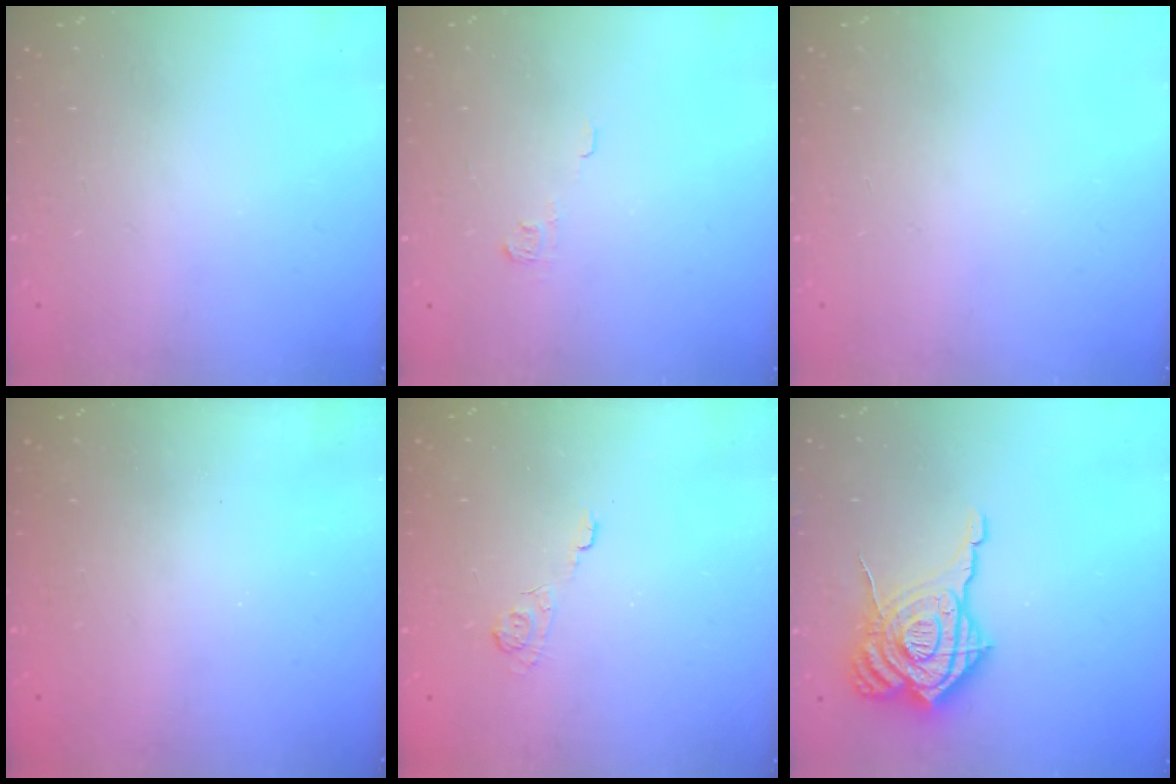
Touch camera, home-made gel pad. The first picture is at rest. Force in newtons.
{"total": 2.8, "press": 2.8, "slide": 0.4}
{"total": 0.0}
{"total": 2.4, "press": 2.3, "slide": 0.7}
{"total": 2.2, "press": 1.8, "slide": 1.3}
{"total": 19.7, "press": 19.6, "slide": 2.2}